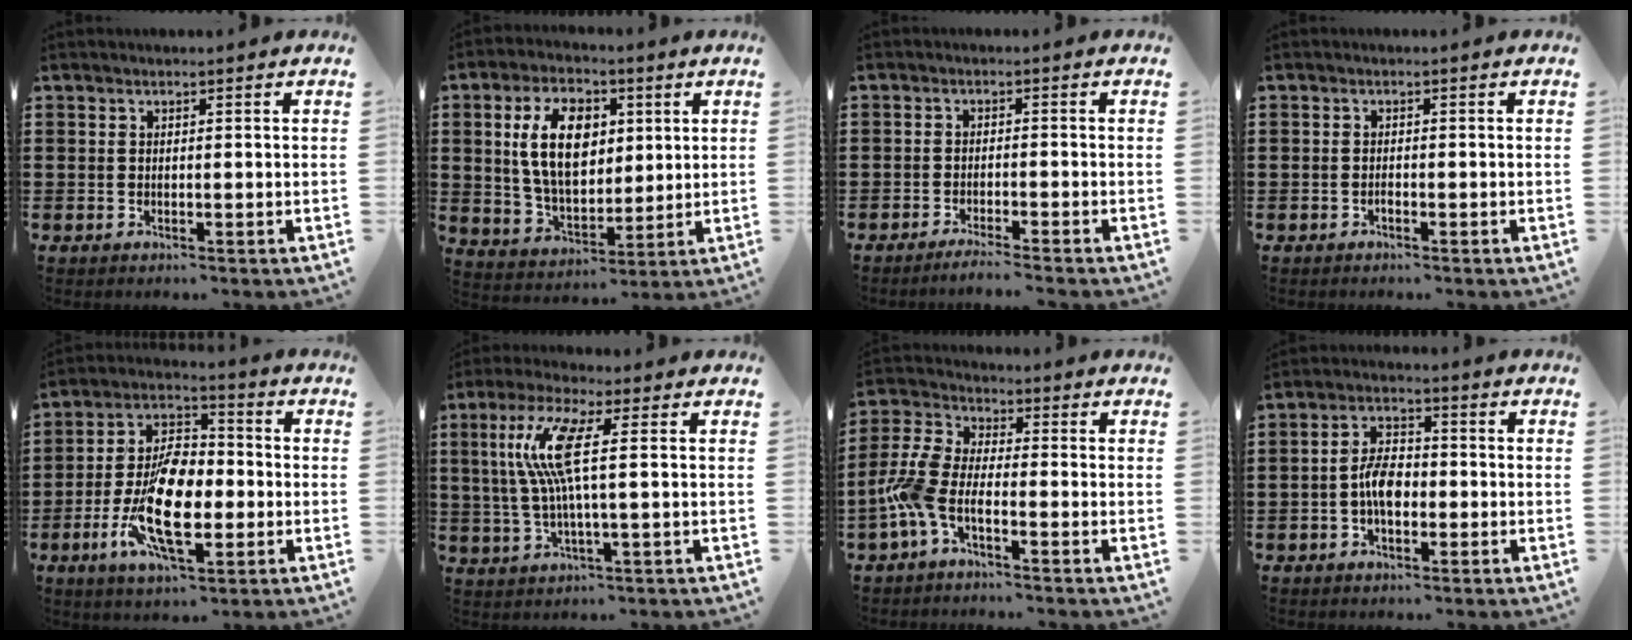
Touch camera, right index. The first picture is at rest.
{"total": 11.5, "force": [2.8, 6.9, 8.8], "torque": [-0.193, 0.012, 0.047]}
{"total": 2.1, "force": [-1.9, -0.4, 0.6], "torque": [-0.009, 0.000, -0.037]}
{"total": 0.8, "force": [-0.6, 0.2, 0.4], "torque": [-0.011, -0.003, -0.010]}
{"total": 12.5, "force": [-3.3, 6.4, 10.2], "torque": [-0.217, 0.004, -0.059]}
{"total": 9.5, "force": [1.5, 1.0, 9.3], "torque": [-0.213, -0.015, 0.010]}
{"total": 6.9, "force": [-3.4, 2.8, 5.3], "torque": [-0.150, -0.015, -0.070]}
{"total": 5.3, "force": [-1.2, 2.8, 4.3], "torque": [-0.090, 0.006, -0.025]}